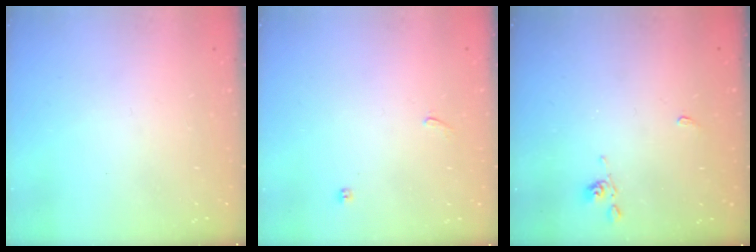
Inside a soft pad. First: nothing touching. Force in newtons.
{"total": 1.9, "press": 1.6, "slide": 1.0}
{"total": 2.2, "press": 2.1, "slide": 0.6}